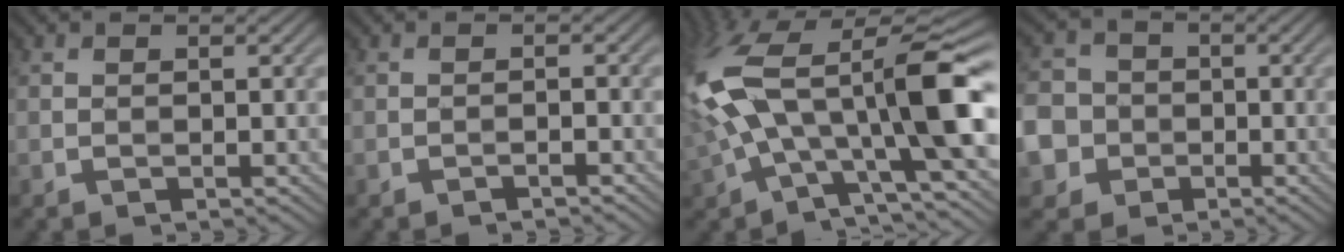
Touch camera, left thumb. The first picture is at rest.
{"total": 0.9, "force": [-0.9, -0.1, 0.2], "torque": [-0.002, 0.004, -0.018]}
{"total": 16.5, "force": [0.8, 6.6, 15.1], "torque": [-0.304, 0.006, 0.010]}
{"total": 8.0, "force": [-2.7, 7.2, 2.2], "torque": [-0.081, -0.021, -0.075]}